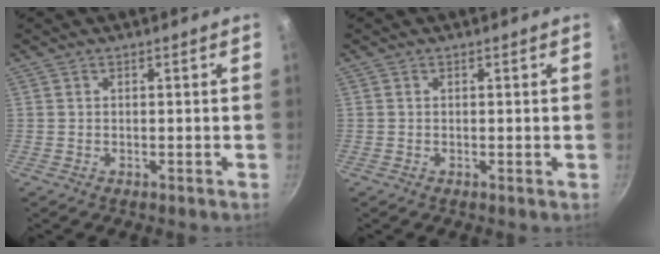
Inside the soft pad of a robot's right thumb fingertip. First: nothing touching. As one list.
[{"total": 0.0}]